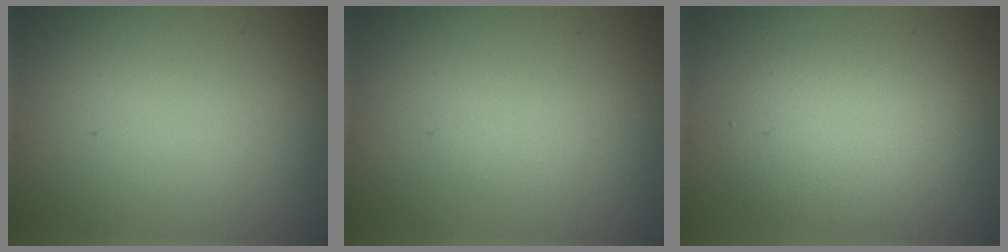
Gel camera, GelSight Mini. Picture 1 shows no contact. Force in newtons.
{"total": 0.6, "press": 0.6, "slide": 0.0}
{"total": 3.8, "press": 3.8, "slide": 0.1}